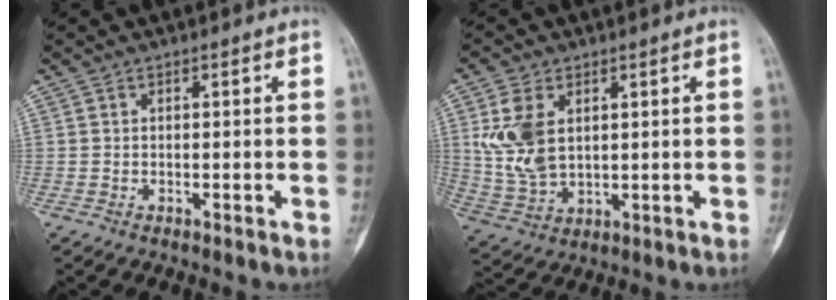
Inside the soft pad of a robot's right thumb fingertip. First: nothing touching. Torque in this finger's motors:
{"motor_torque": [0.44, 1.84, 0.88, 0.42, 0.09]}